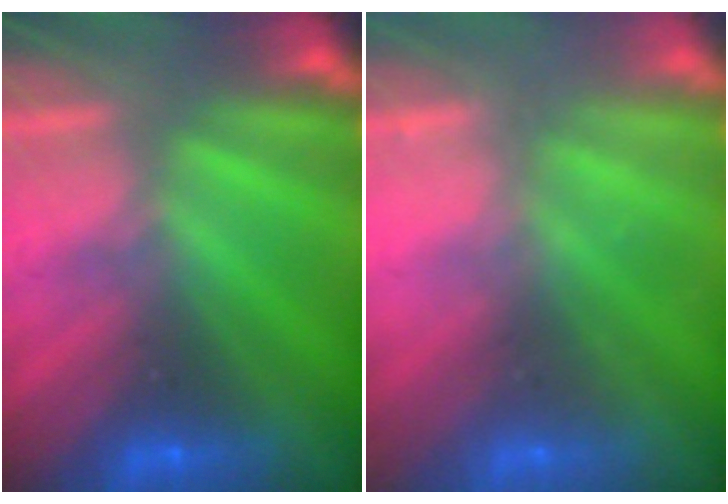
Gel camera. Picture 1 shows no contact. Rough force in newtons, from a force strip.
{"total": 2.2}